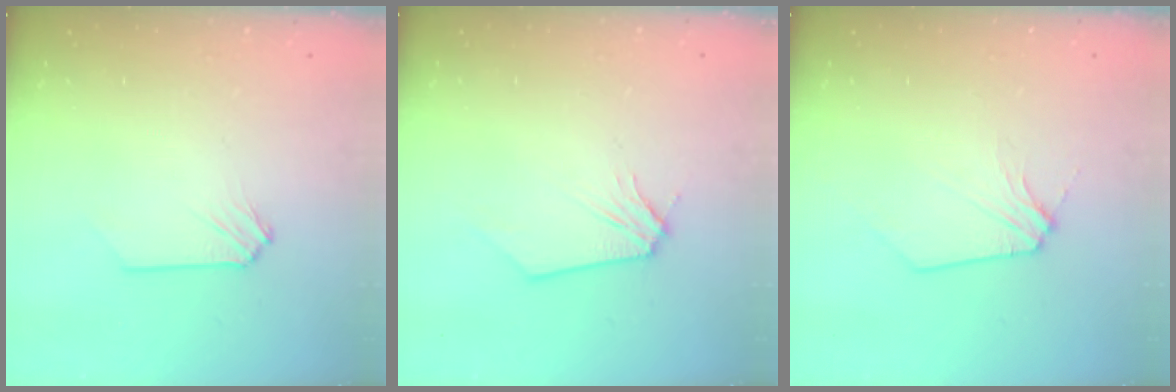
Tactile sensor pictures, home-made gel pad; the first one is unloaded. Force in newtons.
{"total": 0.0}
{"total": 2.3, "press": 2.2, "slide": 0.5}